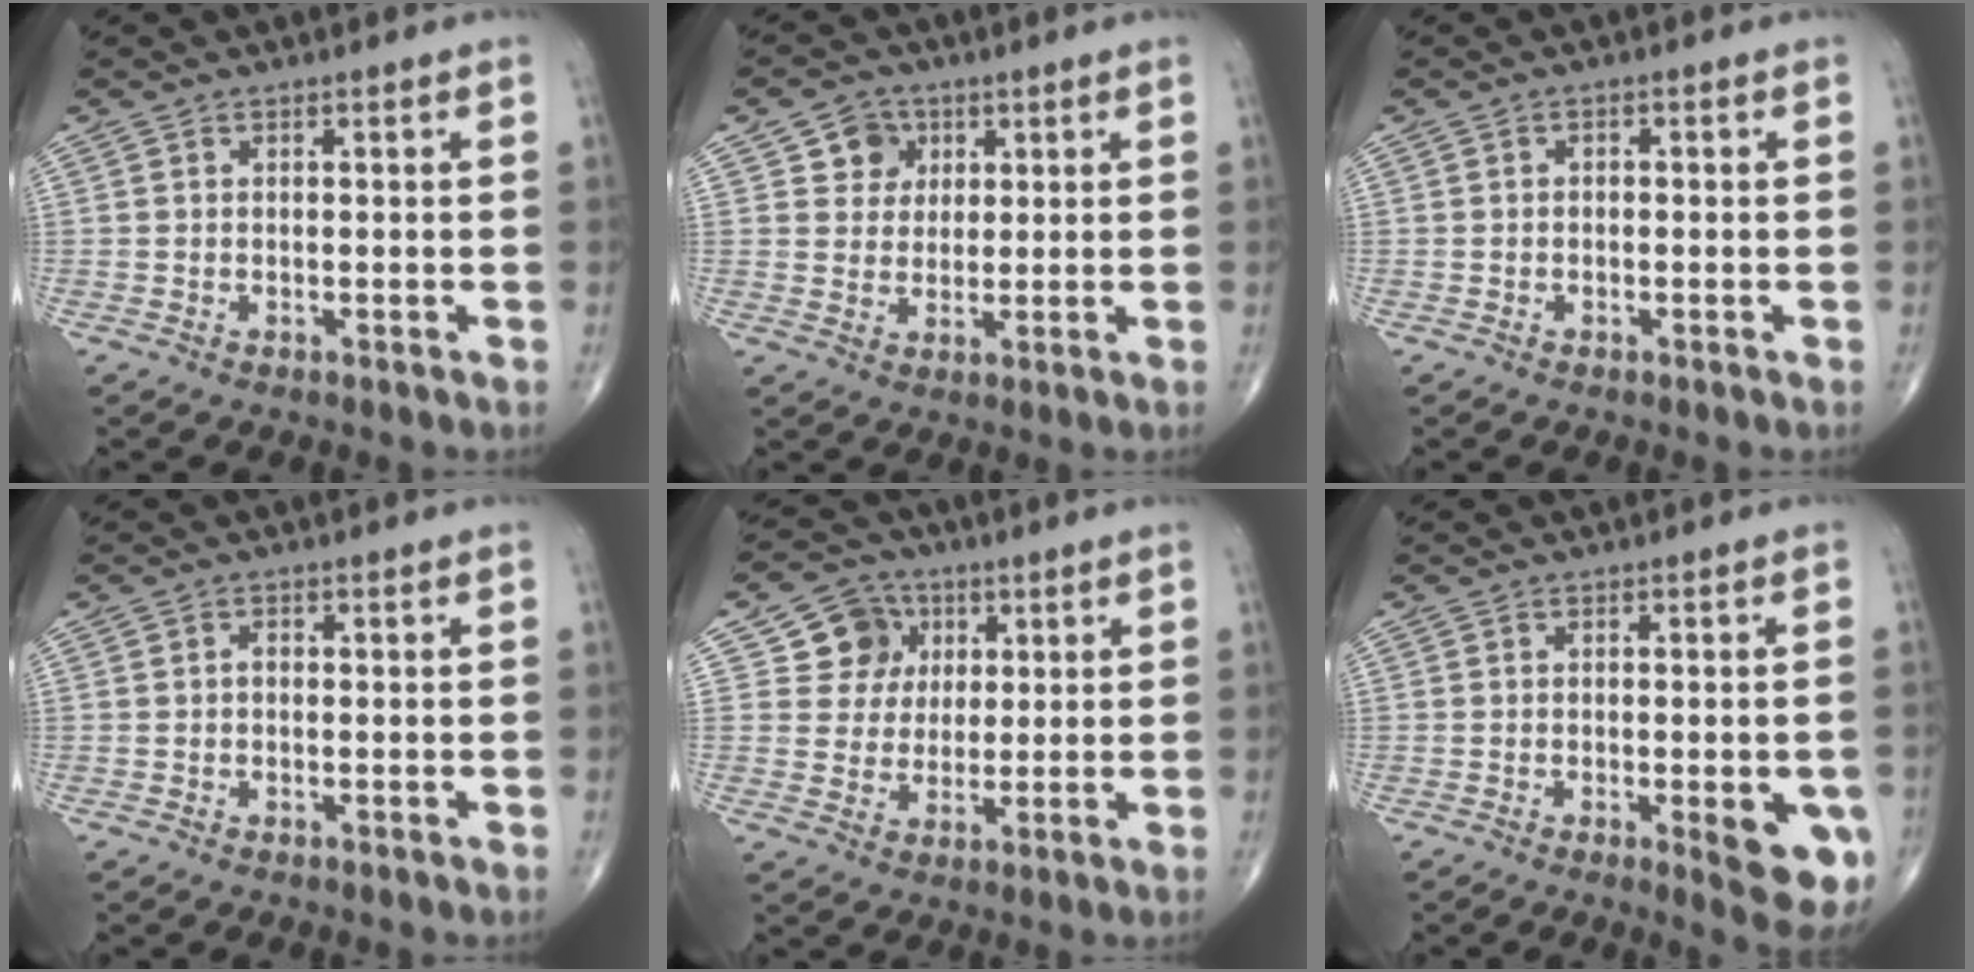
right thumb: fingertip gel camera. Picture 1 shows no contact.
{"total": 5.5, "force": [2.3, 4.8, 1.4], "torque": [0.006, -0.005, 0.038]}
{"total": 0.7, "force": [-0.1, 0.5, 0.5], "torque": [-0.002, 0.004, -0.006]}
{"total": 0.9, "force": [-0.1, 0.7, 0.6], "torque": [-0.005, 0.003, -0.005]}
{"total": 8.3, "force": [2.9, 7.5, 2.3], "torque": [0.003, -0.004, 0.048]}
{"total": 9.3, "force": [-2.8, 2.9, 8.4], "torque": [-0.084, -0.009, -0.027]}